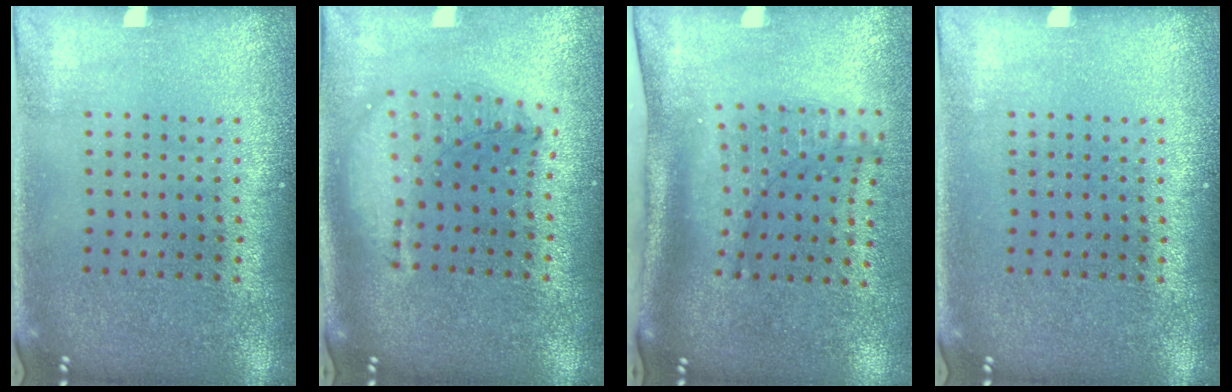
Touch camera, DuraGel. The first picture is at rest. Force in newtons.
{"total": 1.5, "press": 1.3, "slide": 0.7}
{"total": 2.1, "press": 1.5, "slide": 1.4}
{"total": 0.0}